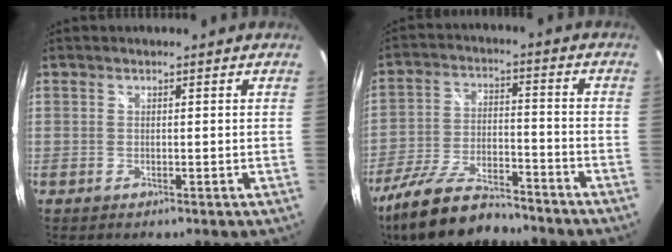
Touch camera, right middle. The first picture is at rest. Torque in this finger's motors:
{"motor_torque": [2.14, 0.00, 0.21, 0.11]}